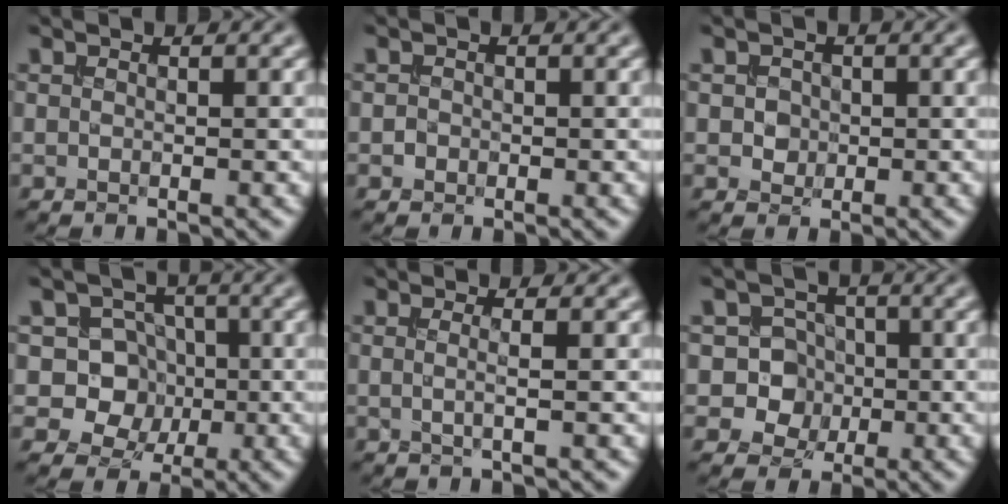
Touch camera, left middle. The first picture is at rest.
{"total": 0.7, "force": [-0.3, 0.7, 0.1], "torque": [0.004, -0.003, -0.007]}
{"total": 1.4, "force": [0.1, 1.3, 0.5], "torque": [-0.004, -0.003, 0.003]}
{"total": 5.7, "force": [0.1, 5.2, 2.2], "torque": [-0.010, 0.014, -0.022]}
{"total": 1.7, "force": [0.2, 0.6, 1.6], "torque": [-0.018, -0.006, -0.016]}
{"total": 4.8, "force": [-0.5, 4.5, 1.4], "torque": [0.005, 0.022, -0.033]}